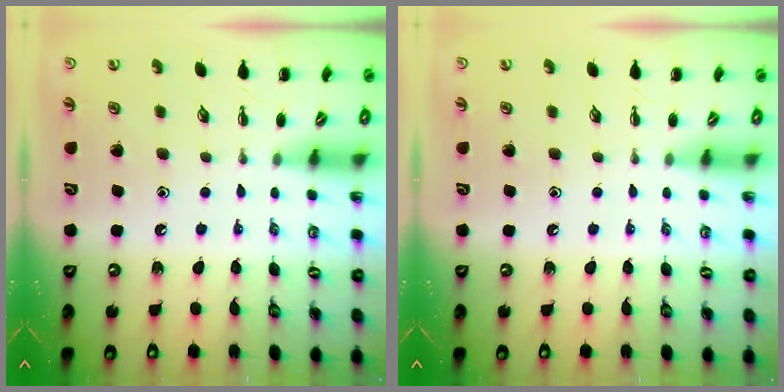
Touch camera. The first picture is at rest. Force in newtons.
{"total": 0.0}